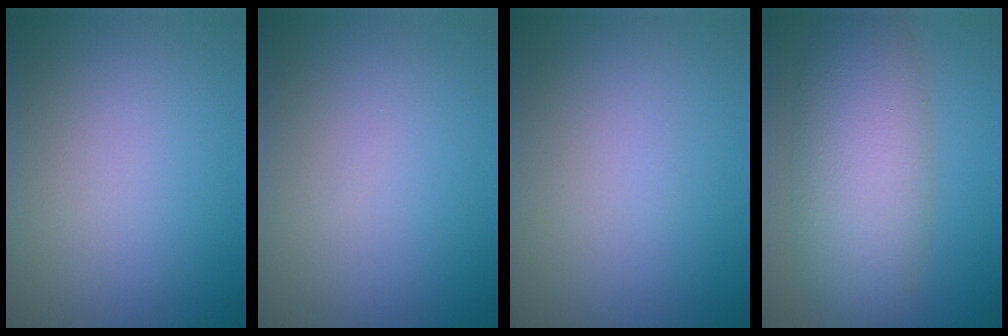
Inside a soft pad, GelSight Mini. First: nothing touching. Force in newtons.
{"total": 0.0}
{"total": 0.0}
{"total": 7.8, "press": 7.8, "slide": 0.3}